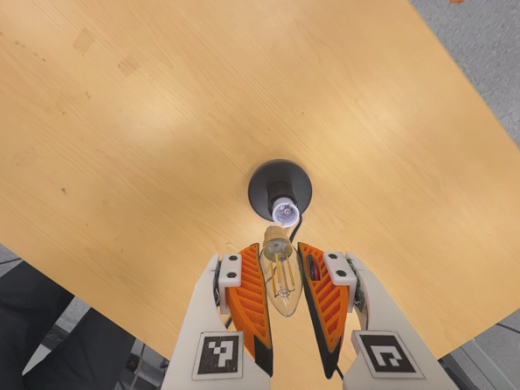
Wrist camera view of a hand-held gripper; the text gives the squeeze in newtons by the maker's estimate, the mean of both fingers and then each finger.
{"total": 13.0, "left": 14.4, "right": 11.7}